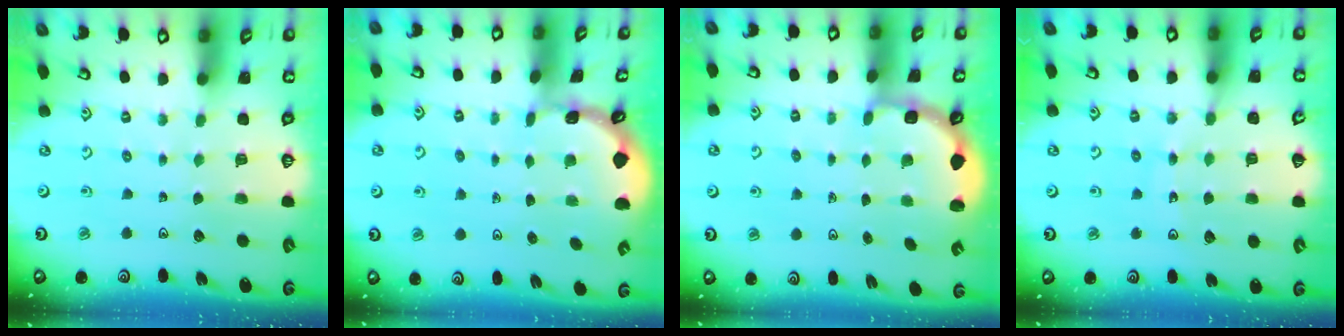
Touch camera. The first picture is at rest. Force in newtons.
{"total": 0.5, "press": 0.5, "slide": 0.2}
{"total": 2.9, "press": 2.5, "slide": 1.4}
{"total": 10.5, "press": 10.3, "slide": 1.9}